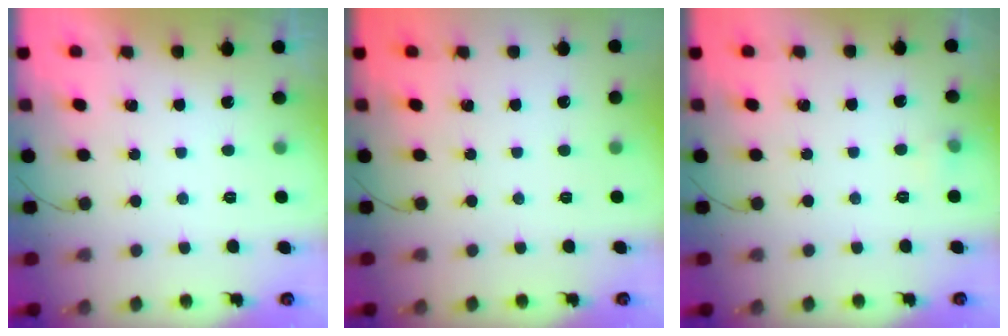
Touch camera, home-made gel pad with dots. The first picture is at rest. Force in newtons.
{"total": 0.0}
{"total": 3.7, "press": 3.4, "slide": 1.3}